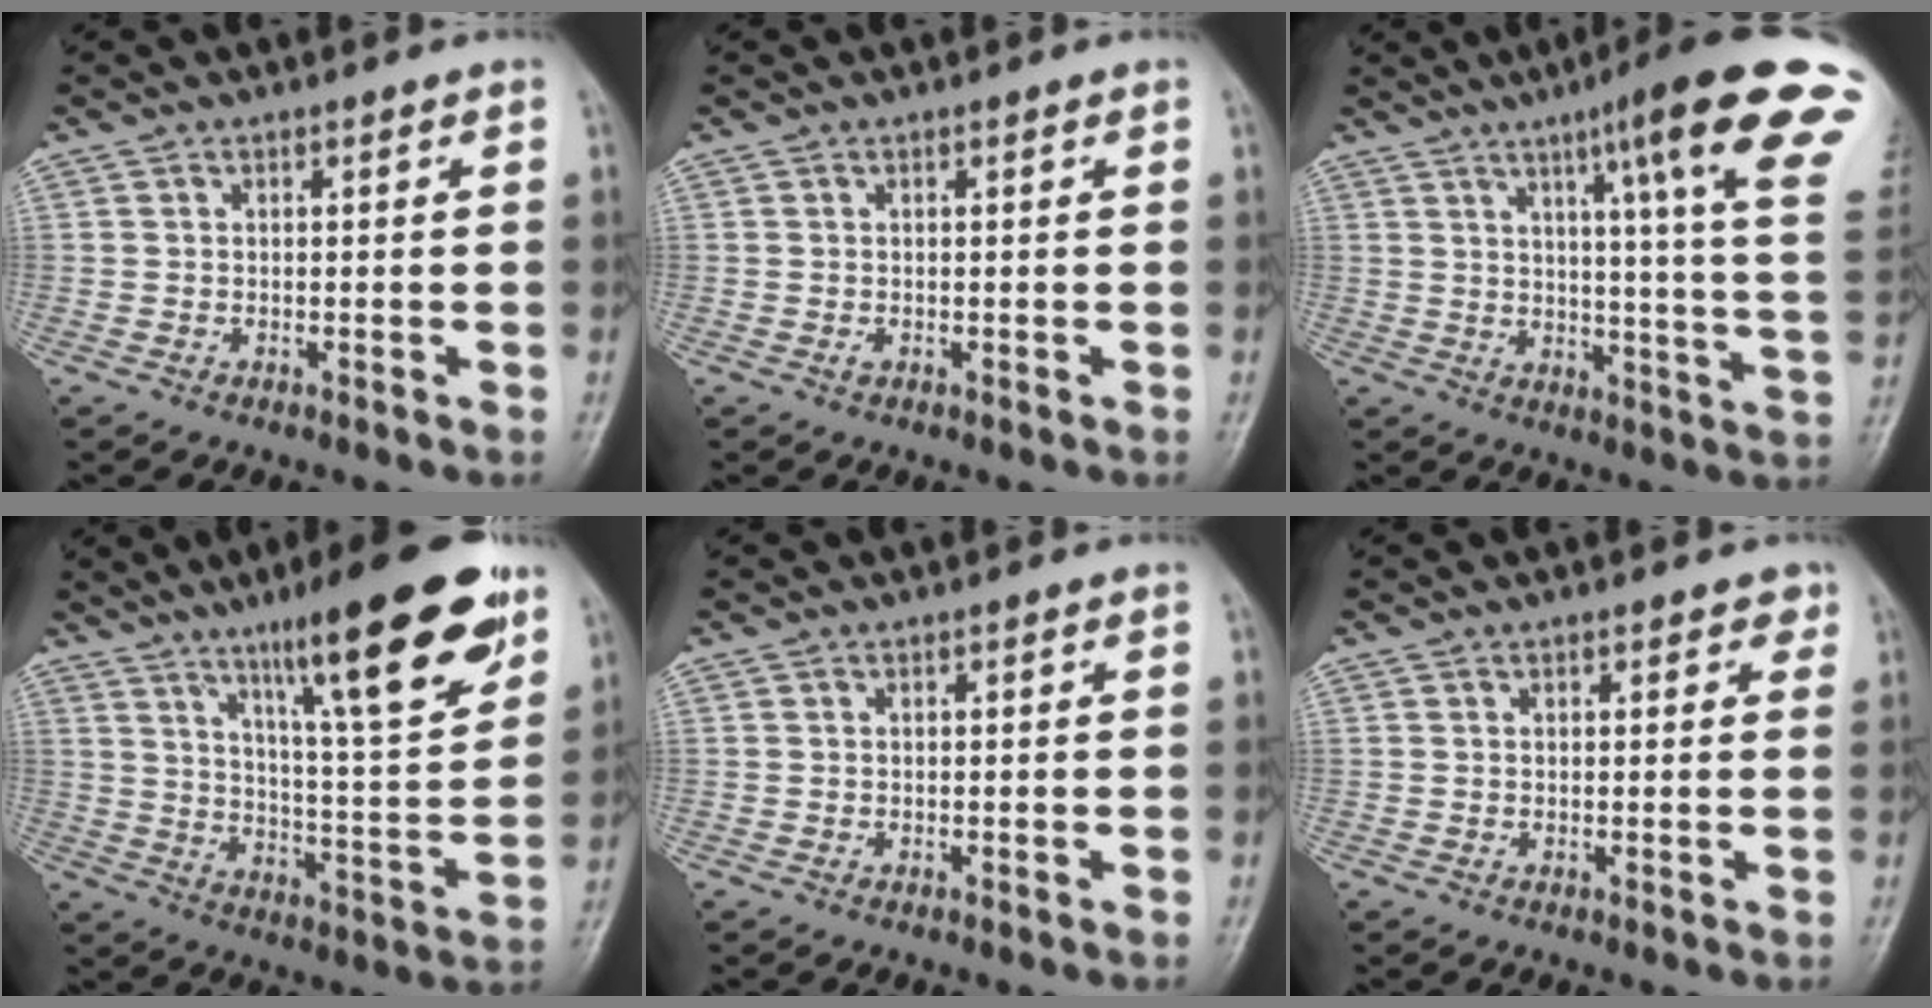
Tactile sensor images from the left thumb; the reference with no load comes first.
{"total": 0.6, "force": [0.0, 0.4, 0.5], "torque": [-0.005, -0.001, 0.000]}
{"total": 22.5, "force": [12.6, 1.2, 18.6], "torque": [-0.235, -0.054, 0.151]}
{"total": 21.6, "force": [12.8, 3.9, 16.9], "torque": [-0.225, -0.051, 0.201]}
{"total": 0.0}
{"total": 1.9, "force": [1.2, 1.0, 1.0], "torque": [0.003, -0.002, 0.009]}